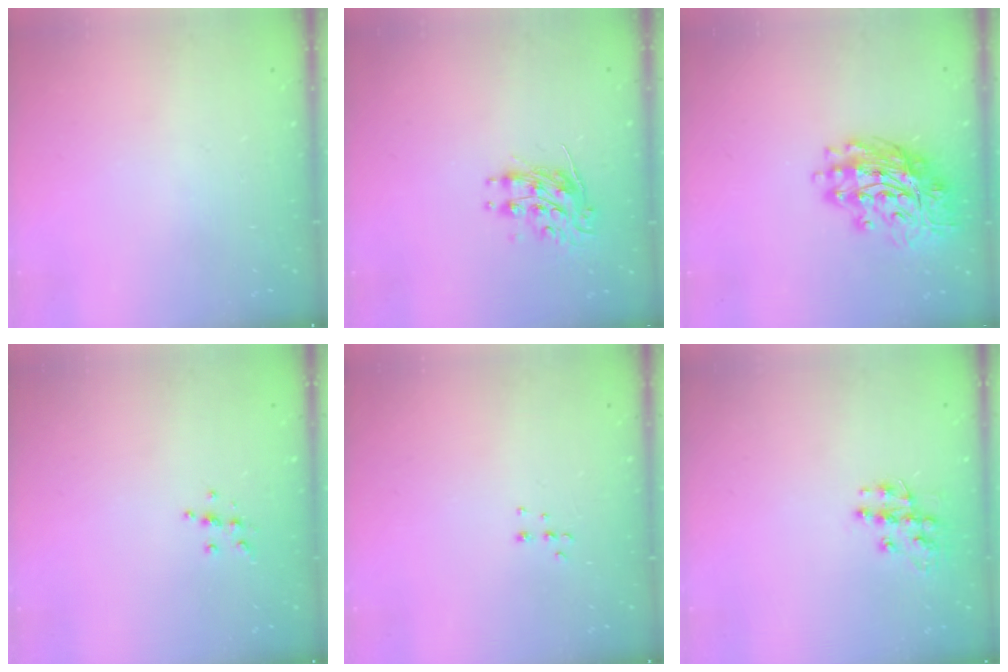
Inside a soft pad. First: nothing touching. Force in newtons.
{"total": 8.9, "press": 8.9, "slide": 0.2}
{"total": 16.8, "press": 16.7, "slide": 1.9}
{"total": 5.6, "press": 5.6, "slide": 0.6}
{"total": 5.1, "press": 5.0, "slide": 0.7}
{"total": 10.0, "press": 10.0, "slide": 0.6}